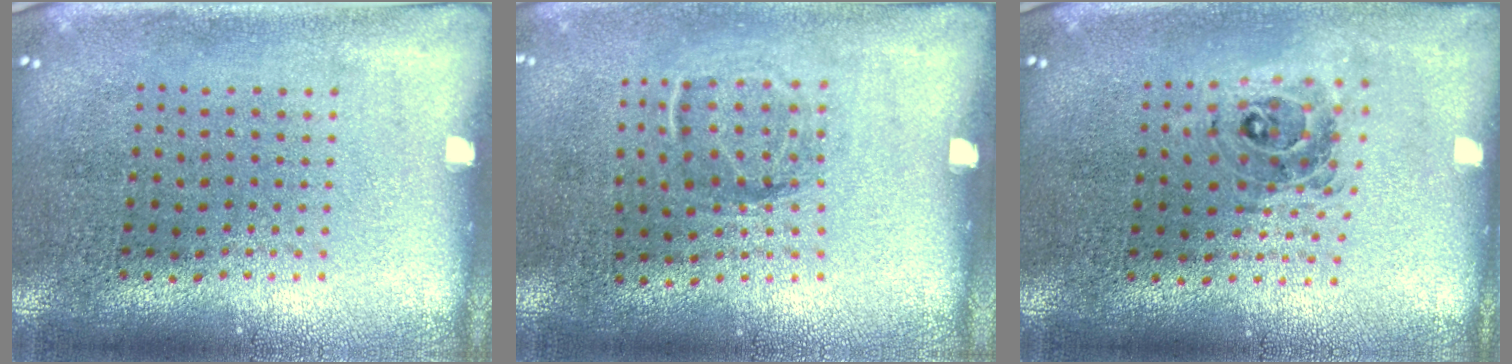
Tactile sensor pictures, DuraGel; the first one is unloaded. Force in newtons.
{"total": 1.2, "press": 0.8, "slide": 0.8}
{"total": 0.8, "press": 0.8, "slide": 0.2}